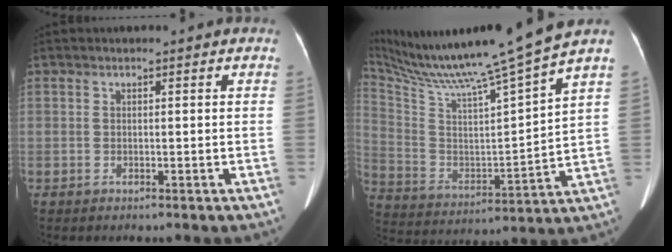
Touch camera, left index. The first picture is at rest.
{"total": 19.4, "force": [16.5, -2.2, 10.1], "torque": [-0.188, -0.033, 0.281]}